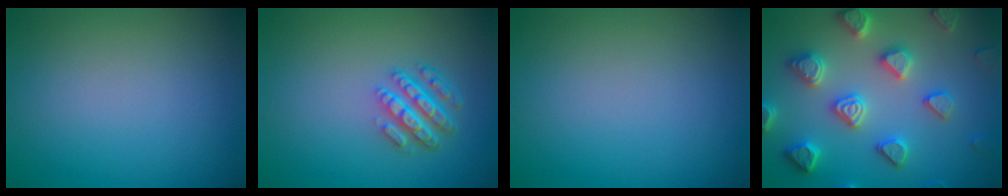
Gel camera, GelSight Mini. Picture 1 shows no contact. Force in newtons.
{"total": 4.4, "press": 3.2, "slide": 3.0}
{"total": 0.0}
{"total": 5.3, "press": 5.2, "slide": 1.2}